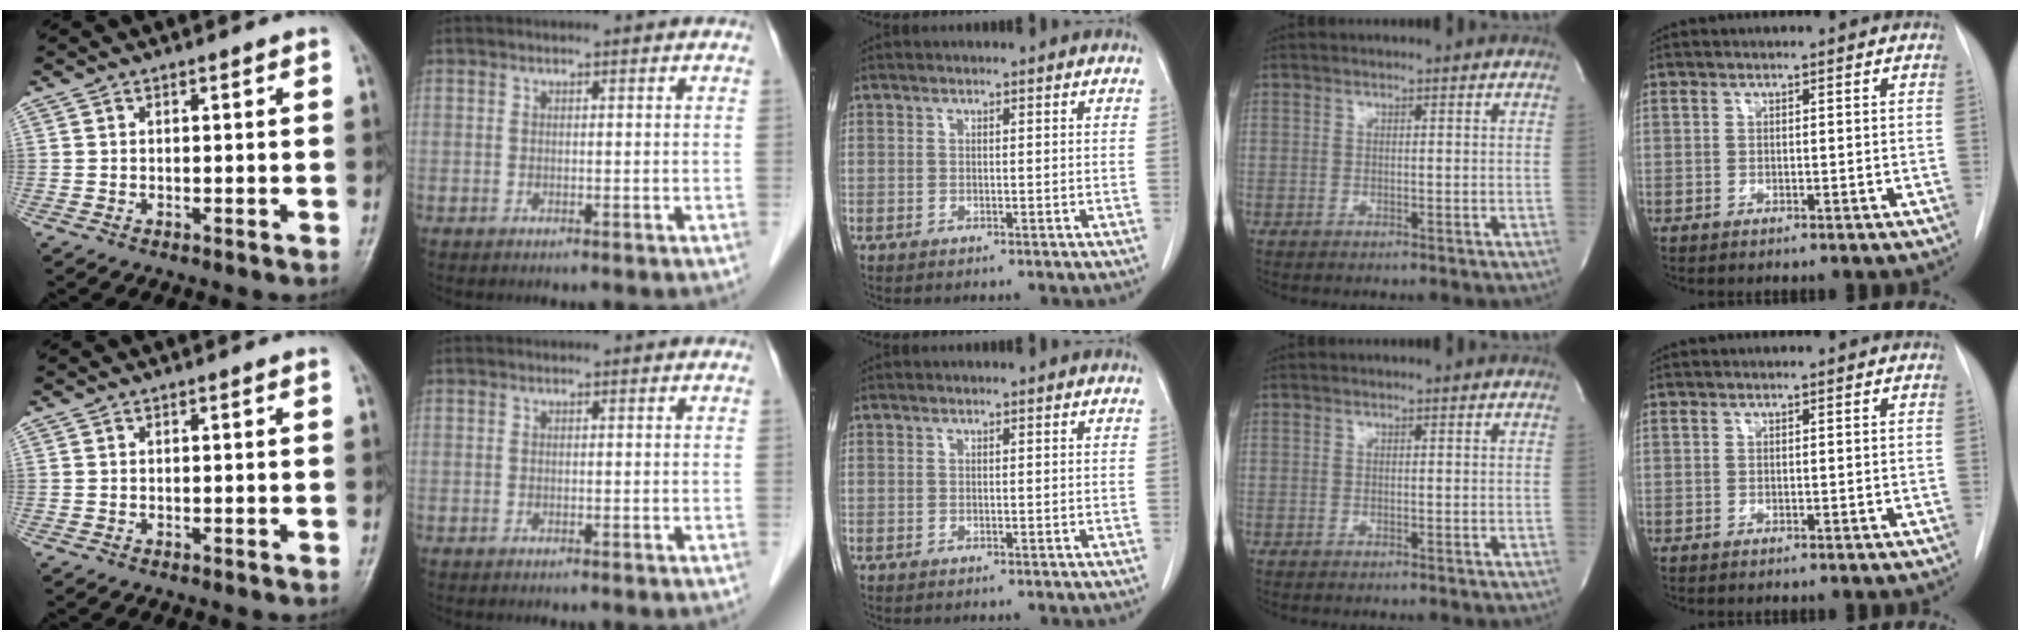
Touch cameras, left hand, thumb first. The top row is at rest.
{}